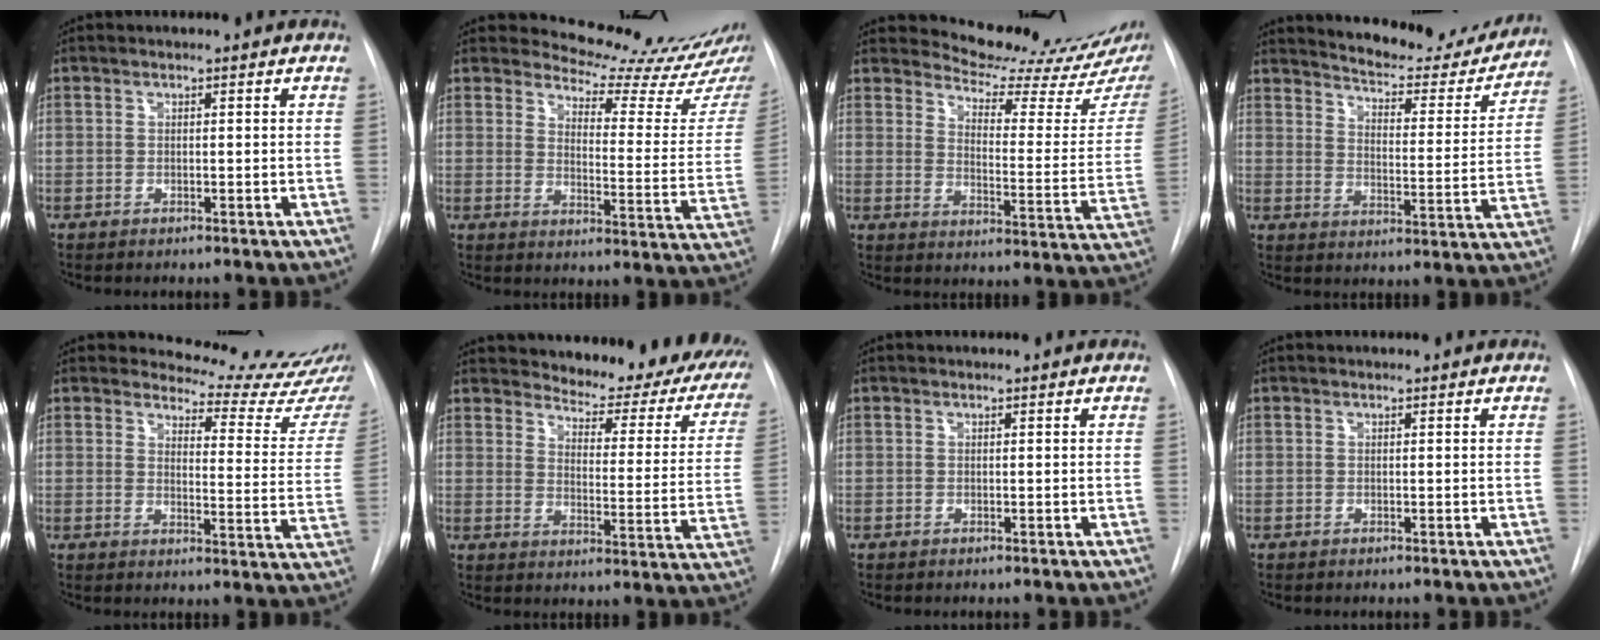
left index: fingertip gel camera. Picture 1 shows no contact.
{"total": 15.5, "force": [15.1, 1.0, 3.4], "torque": [-0.039, -0.106, 0.168]}
{"total": 16.4, "force": [15.6, 0.6, 5.2], "torque": [-0.073, -0.096, 0.187]}
{"total": 18.9, "force": [17.7, 4.1, 5.4], "torque": [-0.065, -0.042, 0.221]}
{"total": 14.6, "force": [14.4, 1.2, 1.9], "torque": [-0.006, -0.108, 0.146]}
{"total": 22.6, "force": [20.1, 6.1, 8.3], "torque": [-0.099, -0.075, 0.221]}
{"total": 0.0}
{"total": 0.0}